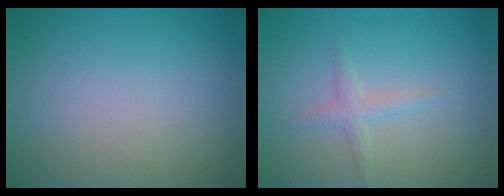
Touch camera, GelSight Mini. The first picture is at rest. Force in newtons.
{"total": 1.5, "press": 1.5, "slide": 0.1}